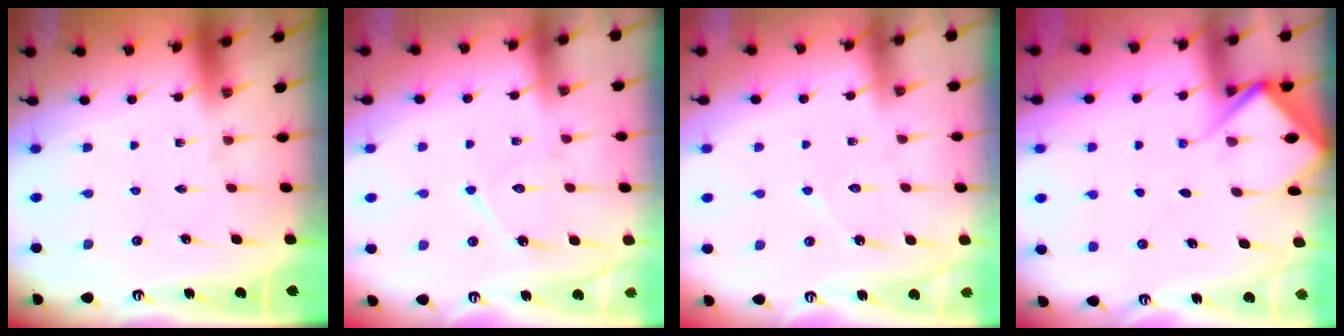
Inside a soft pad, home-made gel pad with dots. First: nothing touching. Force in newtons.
{"total": 9.8, "press": 9.7, "slide": 0.9}
{"total": 5.3, "press": 5.3, "slide": 0.3}
{"total": 6.6, "press": 6.6, "slide": 0.6}